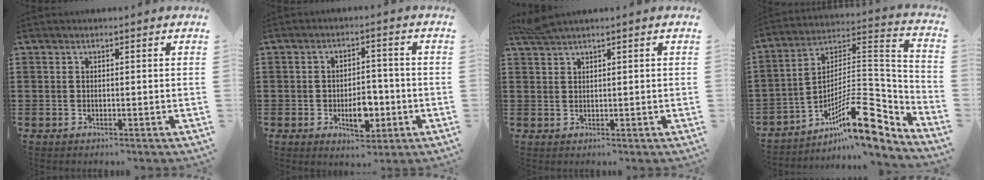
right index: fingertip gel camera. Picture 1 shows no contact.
{"total": 6.4, "force": [-2.0, 3.5, 5.0], "torque": [-0.066, 0.005, -0.036]}
{"total": 1.9, "force": [1.7, -0.1, 0.8], "torque": [-0.020, -0.001, 0.033]}
{"total": 15.5, "force": [-8.9, 4.5, 11.8], "torque": [-0.188, 0.009, -0.160]}